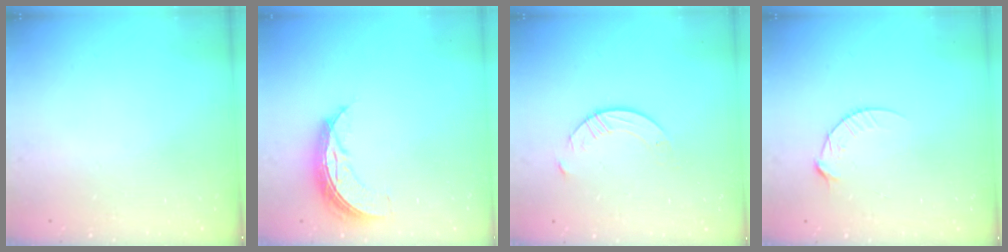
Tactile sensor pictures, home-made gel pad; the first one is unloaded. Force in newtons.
{"total": 7.9, "press": 7.9, "slide": 0.4}
{"total": 5.6, "press": 5.6, "slide": 0.7}
{"total": 6.6, "press": 6.6, "slide": 0.7}